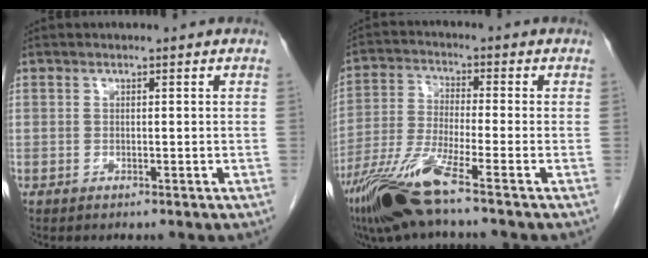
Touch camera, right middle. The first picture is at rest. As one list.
[{"total": 10.5, "force": [-7.0, -0.6, 7.8], "torque": [-0.165, -0.033, -0.137]}]